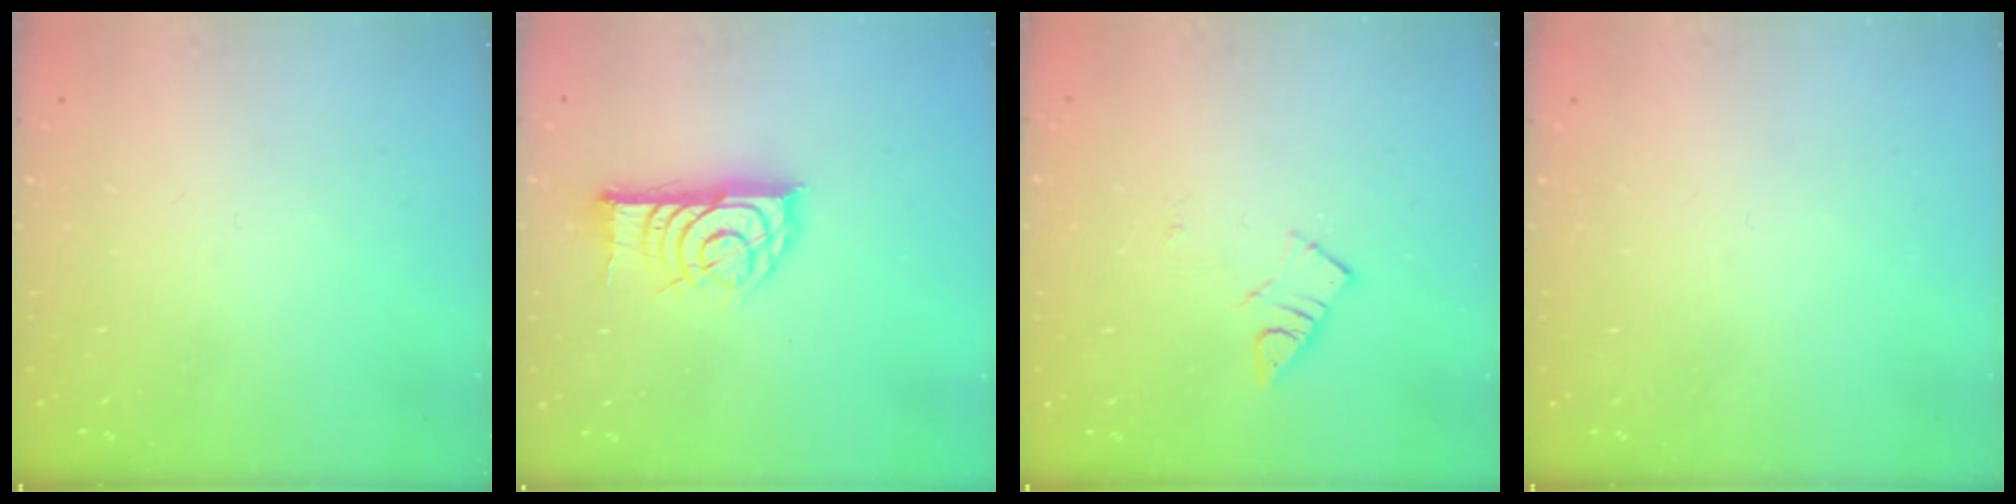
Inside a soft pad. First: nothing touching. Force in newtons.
{"total": 13.9, "press": 13.9, "slide": 0.6}
{"total": 2.8, "press": 2.7, "slide": 0.3}
{"total": 0.0}